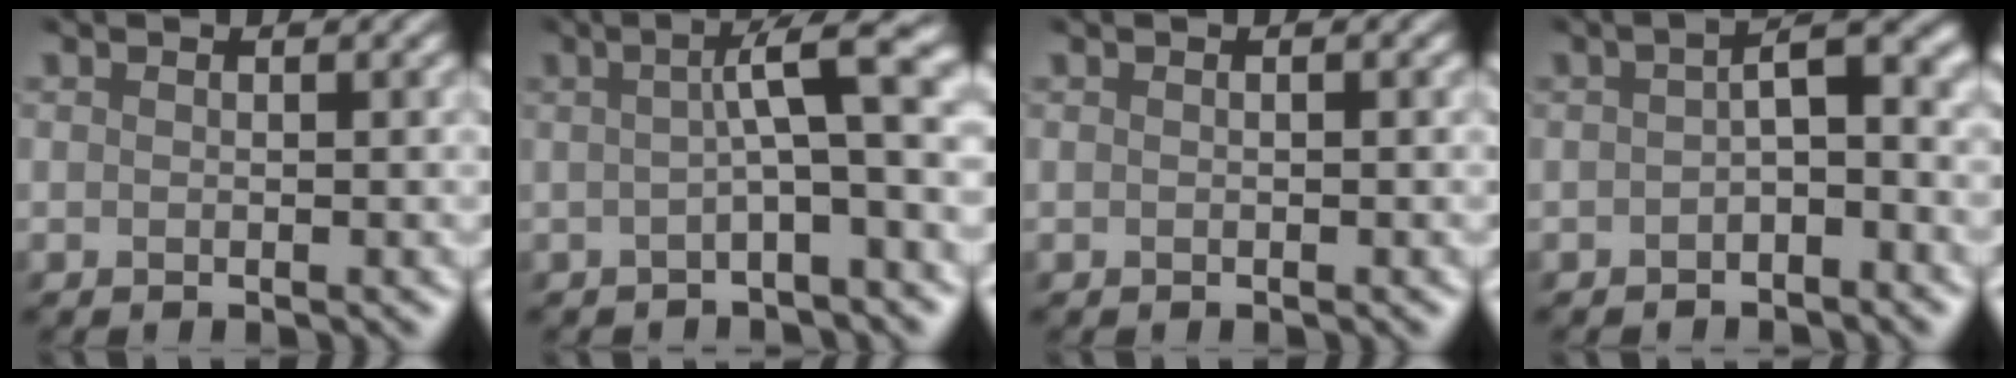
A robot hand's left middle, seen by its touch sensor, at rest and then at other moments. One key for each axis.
{"total": 5.8, "fx": -0.2, "fy": 0.8, "fz": 5.8, "tx": -0.073, "ty": 0.024, "tz": -0.016}
{"total": 0.0}
{"total": 3.2, "fx": -1.2, "fy": 1.0, "fz": 2.8, "tx": -0.044, "ty": 0.014, "tz": -0.026}